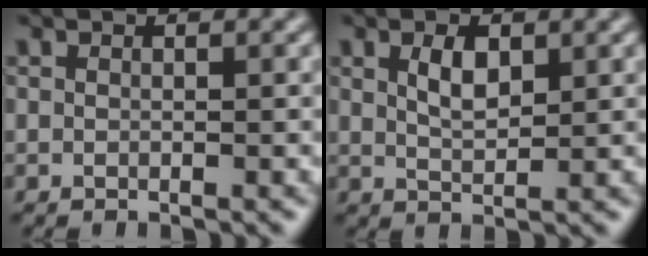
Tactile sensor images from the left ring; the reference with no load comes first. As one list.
[{"total": 2.4, "force": [1.0, 1.1, 1.9], "torque": [-0.039, 0.001, 0.021]}]